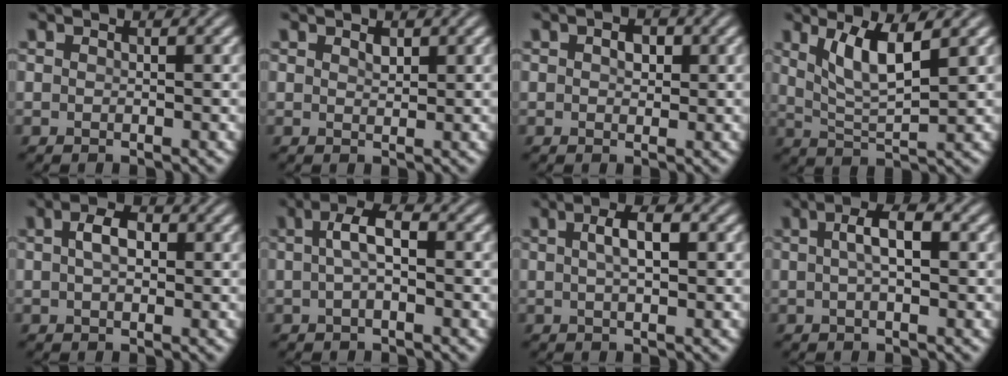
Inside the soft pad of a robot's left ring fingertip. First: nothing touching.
{"total": 1.0, "force": [0.6, 0.5, 0.6], "torque": [-0.012, -0.001, 0.012]}
{"total": 1.8, "force": [0.5, 1.2, 1.3], "torque": [-0.020, 0.002, 0.005]}
{"total": 4.7, "force": [2.2, 1.3, 4.0], "torque": [-0.081, -0.008, 0.043]}
{"total": 2.9, "force": [0.6, 1.7, 2.2], "torque": [-0.042, 0.005, 0.007]}
{"total": 3.0, "force": [0.2, 1.1, 2.8], "torque": [-0.057, 0.006, 0.000]}
{"total": 3.0, "force": [0.7, 1.0, 2.7], "torque": [-0.050, 0.007, 0.010]}
{"total": 3.2, "force": [0.5, 1.0, 3.0], "torque": [-0.054, 0.008, 0.005]}